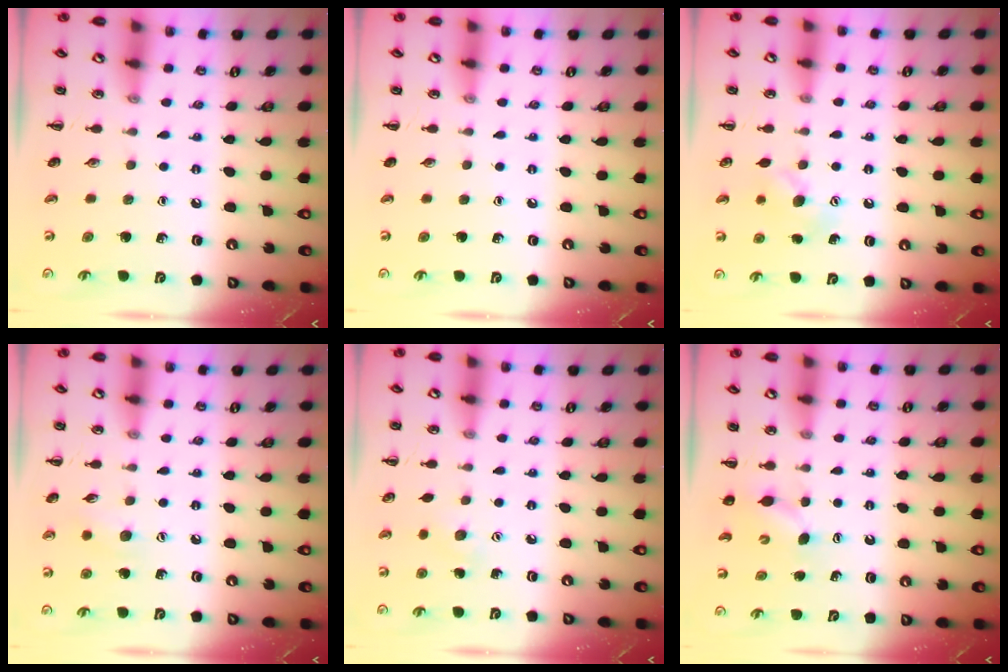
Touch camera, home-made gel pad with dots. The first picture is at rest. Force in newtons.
{"total": 0.0}
{"total": 7.7, "press": 7.6, "slide": 1.6}
{"total": 5.5, "press": 5.3, "slide": 1.4}
{"total": 5.6, "press": 5.4, "slide": 1.6}
{"total": 3.6, "press": 3.5, "slide": 0.7}